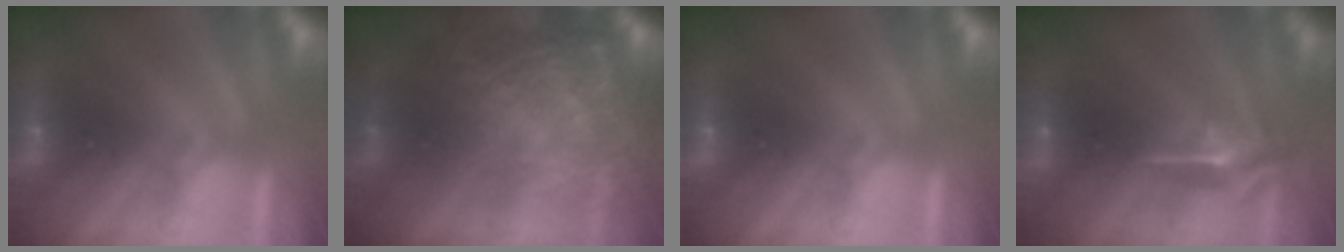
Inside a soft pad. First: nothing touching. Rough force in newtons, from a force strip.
{"total": 7.7}
{"total": 0.0}
{"total": 7.7}